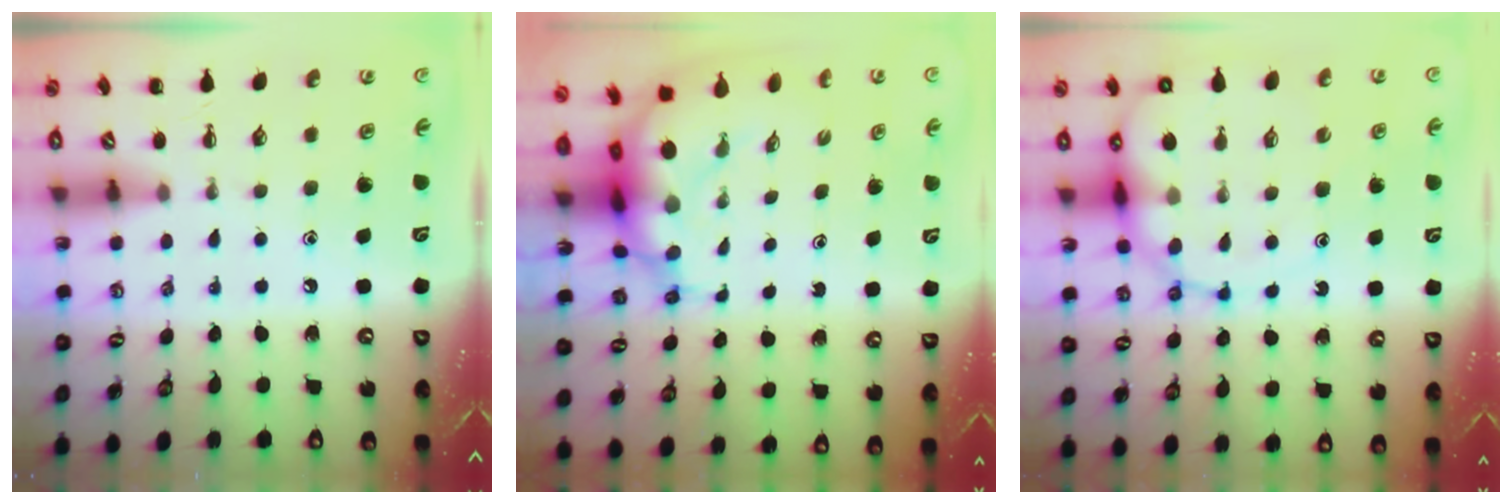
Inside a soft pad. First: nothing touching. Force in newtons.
{"total": 8.3, "press": 7.9, "slide": 2.4}
{"total": 13.8, "press": 13.3, "slide": 3.9}